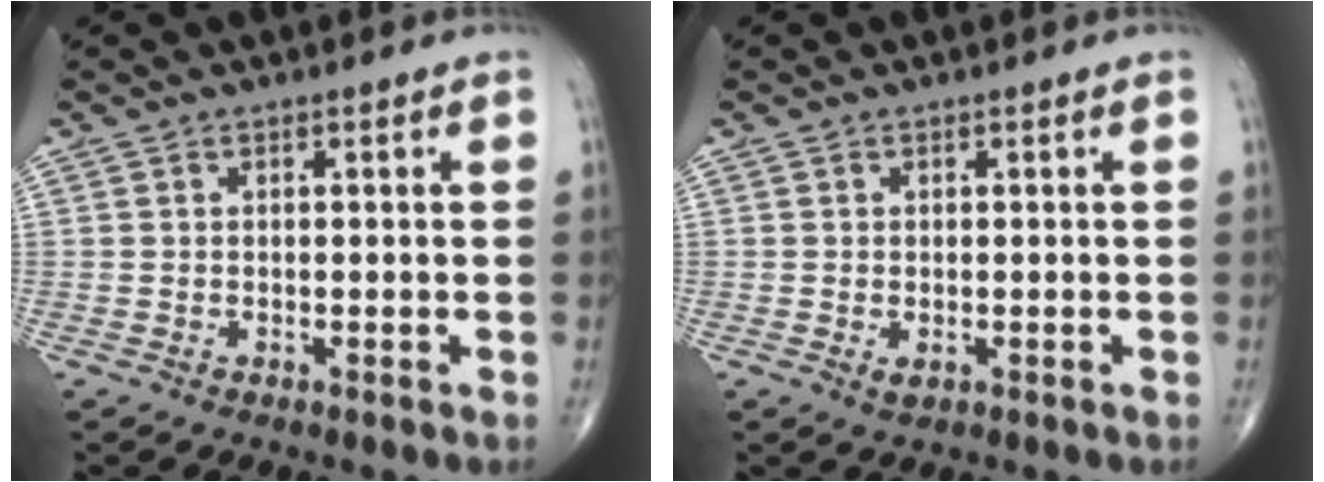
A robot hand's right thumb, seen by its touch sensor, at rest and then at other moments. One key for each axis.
{"total": 1.2, "fx": -0.3, "fy": 0.7, "fz": 0.9, "tx": -0.014, "ty": -0.003, "tz": -0.003}